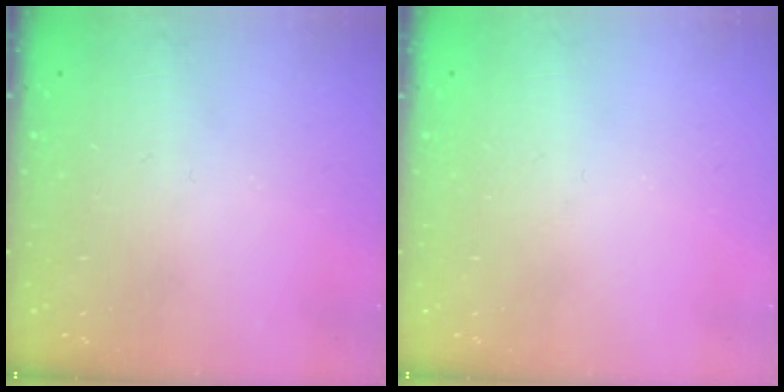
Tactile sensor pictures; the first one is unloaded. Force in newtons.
{"total": 0.0}